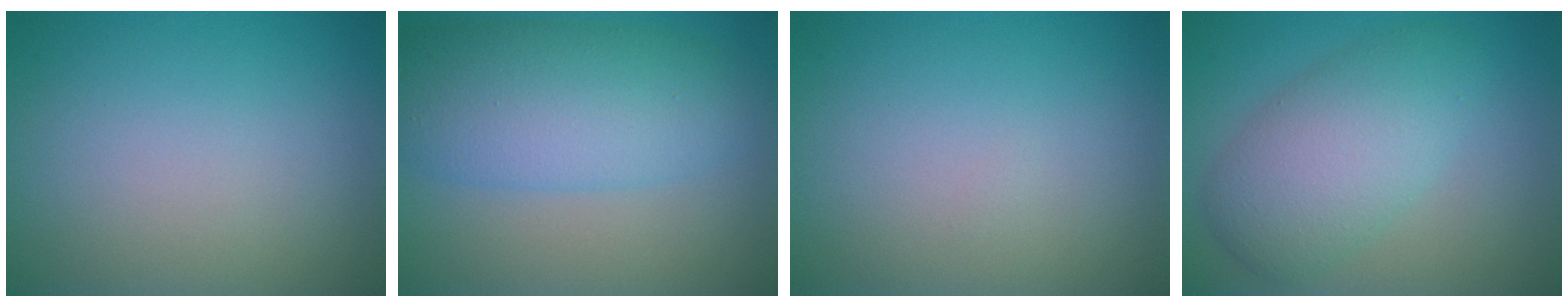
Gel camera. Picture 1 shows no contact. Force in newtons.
{"total": 7.5, "press": 7.5, "slide": 0.1}
{"total": 0.0}
{"total": 5.8, "press": 5.8, "slide": 0.1}